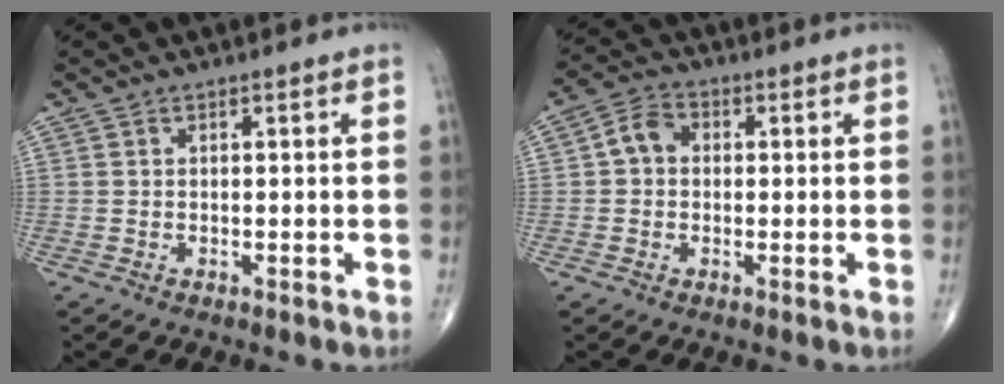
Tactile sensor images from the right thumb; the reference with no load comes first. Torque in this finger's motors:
{"motor_torque": [-0.46, 0.19, 0.14, -0.03, 0.06]}